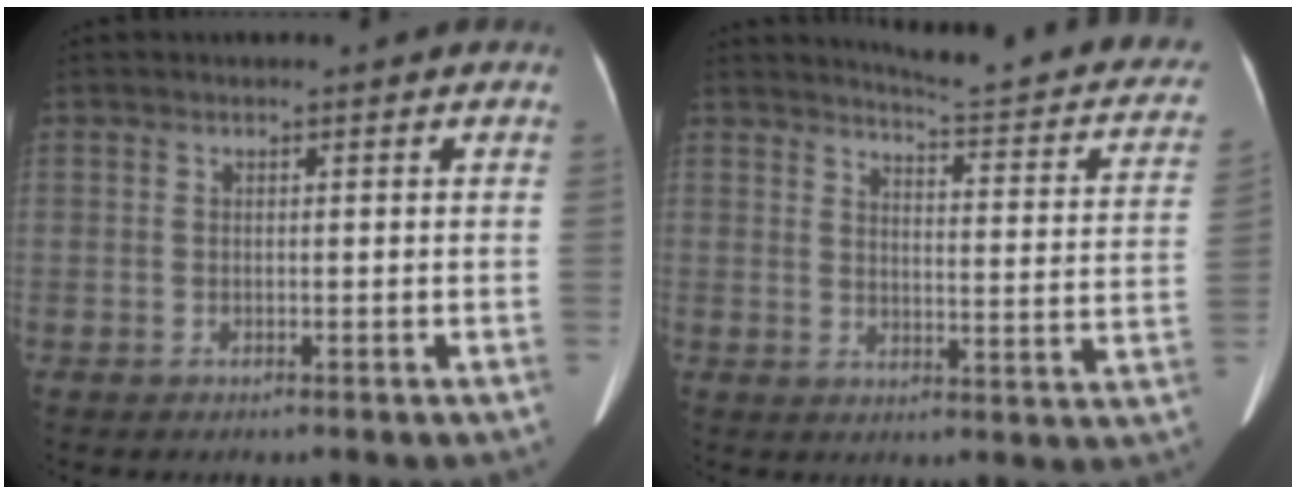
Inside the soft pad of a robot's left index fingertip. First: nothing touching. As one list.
[{"total": 16.7, "force": [15.2, 2.2, 6.7], "torque": [-0.071, -0.059, 0.161]}]